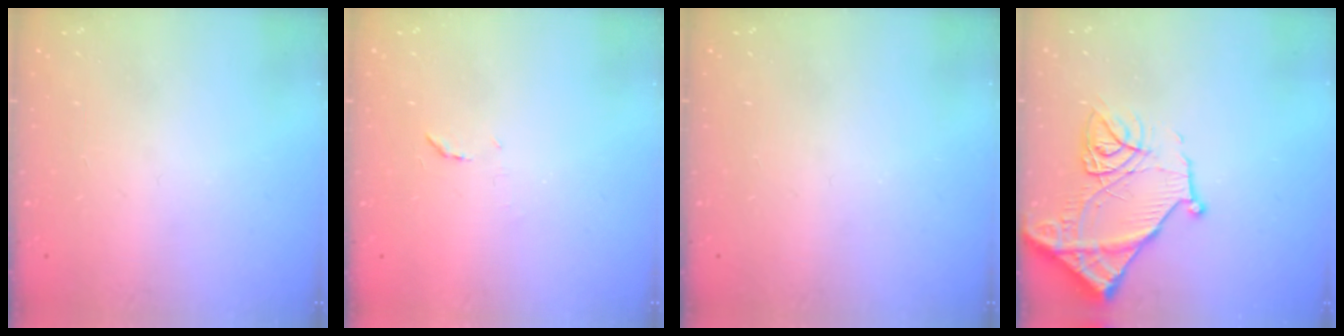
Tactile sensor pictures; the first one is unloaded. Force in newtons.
{"total": 6.3, "press": 6.2, "slide": 0.6}
{"total": 0.0}
{"total": 17.7, "press": 17.6, "slide": 1.7}